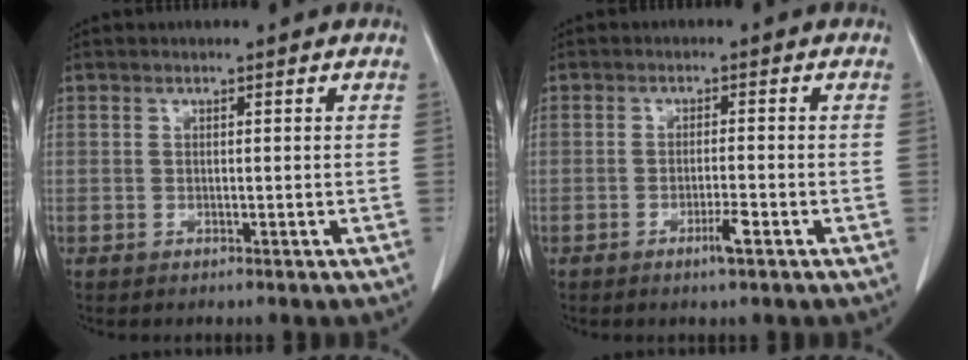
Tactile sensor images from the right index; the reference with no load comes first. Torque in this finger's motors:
{"motor_torque": [0.26, 0.08, 0.06, 0.05]}